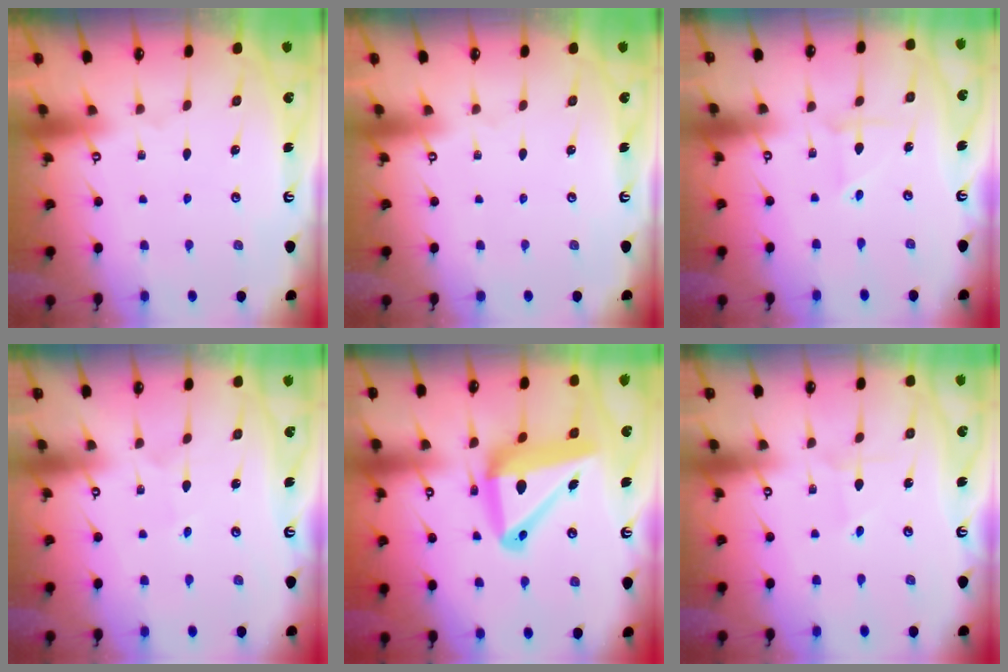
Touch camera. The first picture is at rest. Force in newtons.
{"total": 0.0}
{"total": 2.7, "press": 2.6, "slide": 0.3}
{"total": 2.5, "press": 2.5, "slide": 0.1}
{"total": 16.7, "press": 16.5, "slide": 2.4}
{"total": 0.7, "press": 0.7, "slide": 0.0}